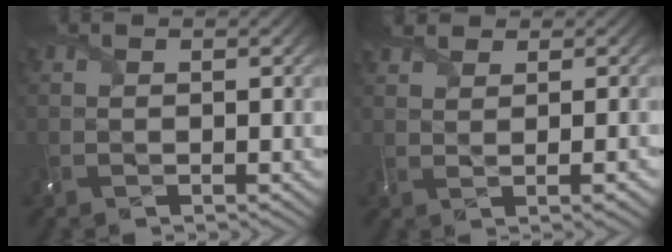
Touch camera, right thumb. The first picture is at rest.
{"total": 2.9, "force": [2.1, 0.7, 1.9], "torque": [-0.039, 0.007, 0.031]}